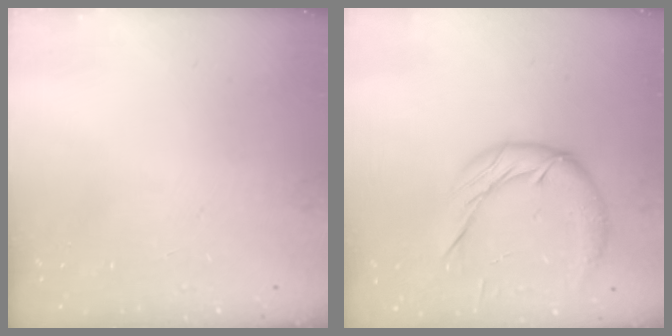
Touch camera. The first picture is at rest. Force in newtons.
{"total": 13.1, "press": 13.0, "slide": 1.0}